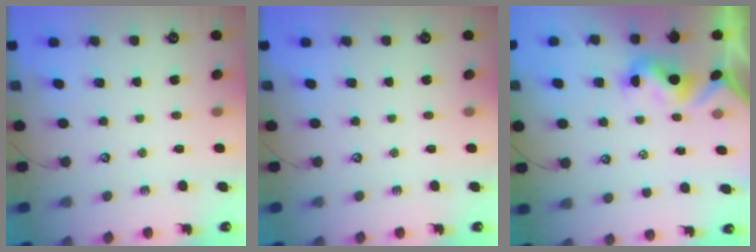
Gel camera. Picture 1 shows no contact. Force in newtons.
{"total": 0.0}
{"total": 2.2, "press": 2.1, "slide": 0.7}